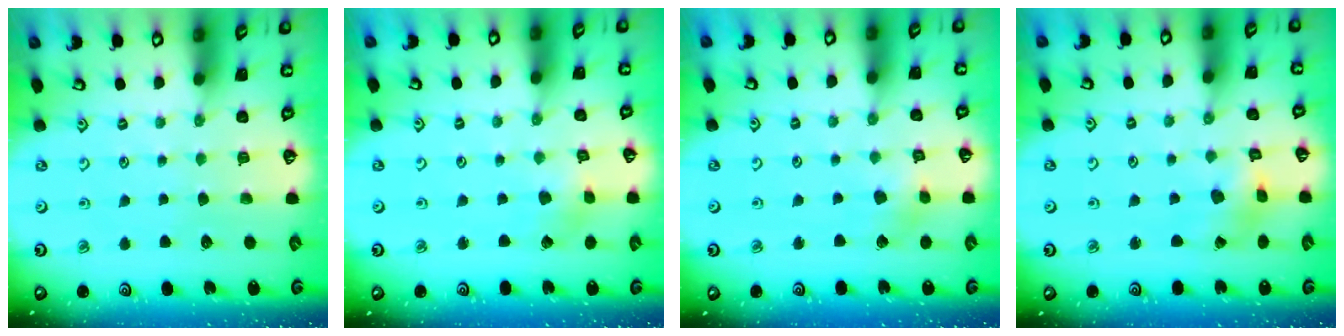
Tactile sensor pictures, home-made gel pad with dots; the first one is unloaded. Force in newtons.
{"total": 2.6, "press": 2.6, "slide": 0.3}
{"total": 4.4, "press": 4.3, "slide": 0.5}
{"total": 5.2, "press": 5.1, "slide": 0.6}